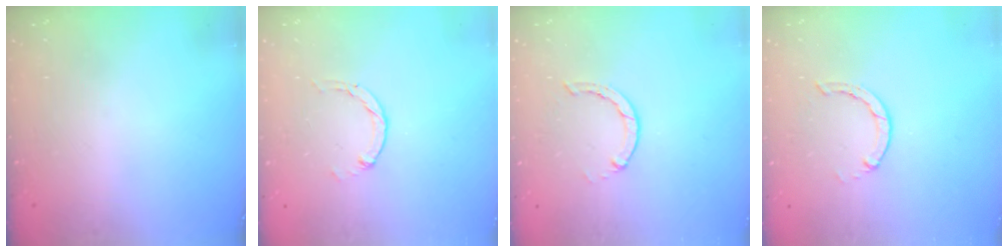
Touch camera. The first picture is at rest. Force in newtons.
{"total": 1.1, "press": 1.1, "slide": 0.2}
{"total": 1.3, "press": 1.2, "slide": 0.3}
{"total": 1.3, "press": 1.2, "slide": 0.3}